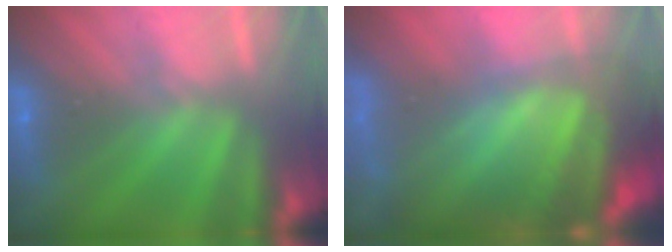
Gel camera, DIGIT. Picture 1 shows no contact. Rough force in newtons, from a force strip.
{"total": 11.6}